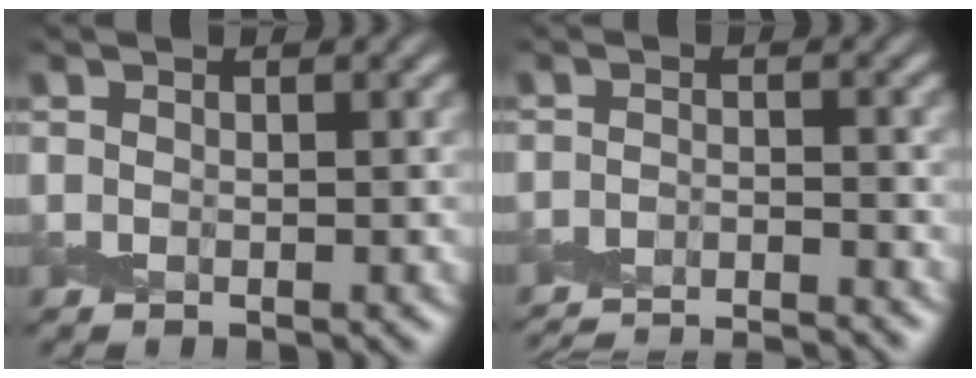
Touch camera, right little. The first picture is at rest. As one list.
[{"total": 8.4, "force": [-8.3, 0.9, 1.4], "torque": [-0.013, -0.011, -0.125]}]